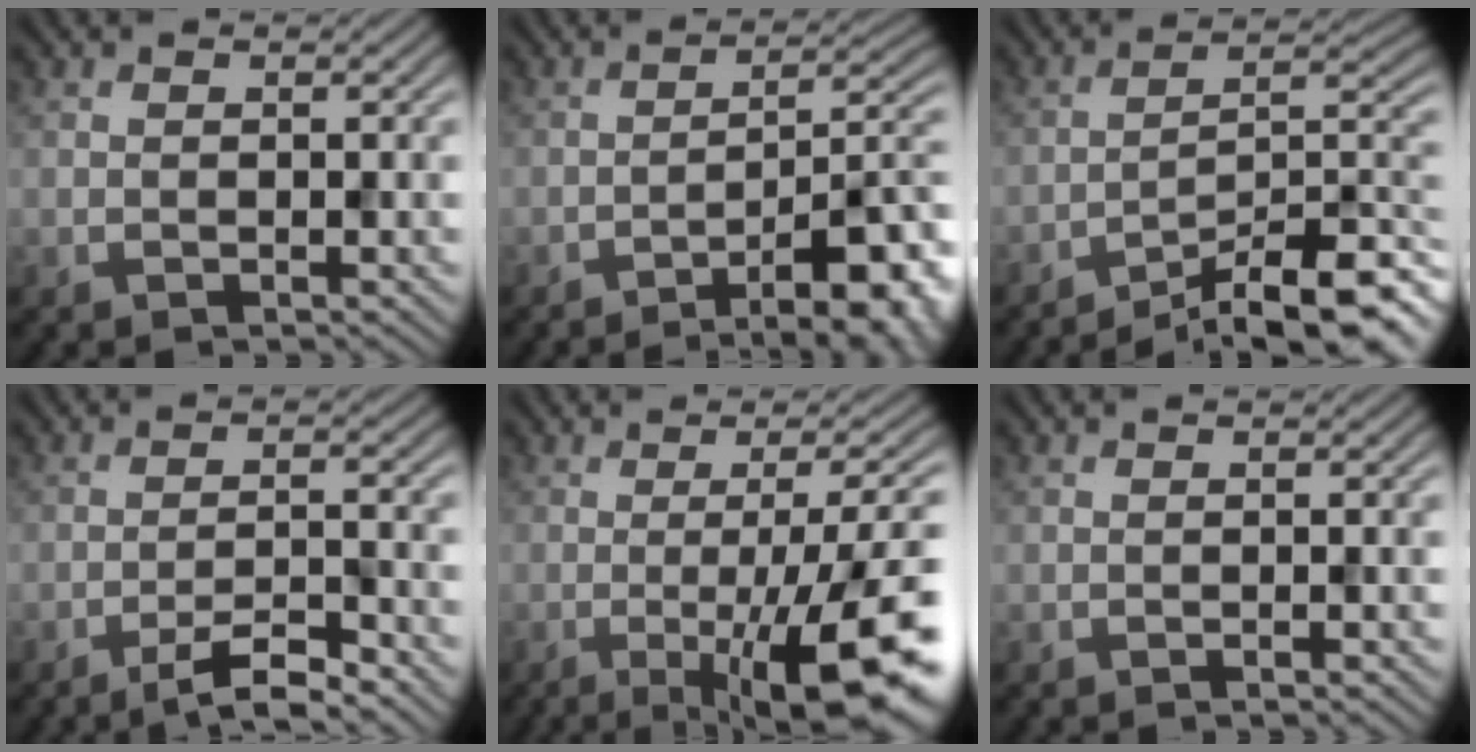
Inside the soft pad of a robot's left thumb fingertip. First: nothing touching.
{"total": 11.3, "force": [-7.1, 2.5, 8.3], "torque": [-0.120, 0.011, -0.103]}
{"total": 12.0, "force": [-9.0, 2.4, 7.6], "torque": [-0.115, 0.009, -0.146]}
{"total": 4.7, "force": [-3.5, 0.6, 3.1], "torque": [-0.051, 0.007, -0.065]}
{"total": 13.7, "force": [-3.7, 3.1, 12.8], "torque": [-0.145, 0.005, -0.060]}
{"total": 0.5, "force": [-0.3, 0.0, 0.4], "torque": [-0.006, 0.000, -0.008]}